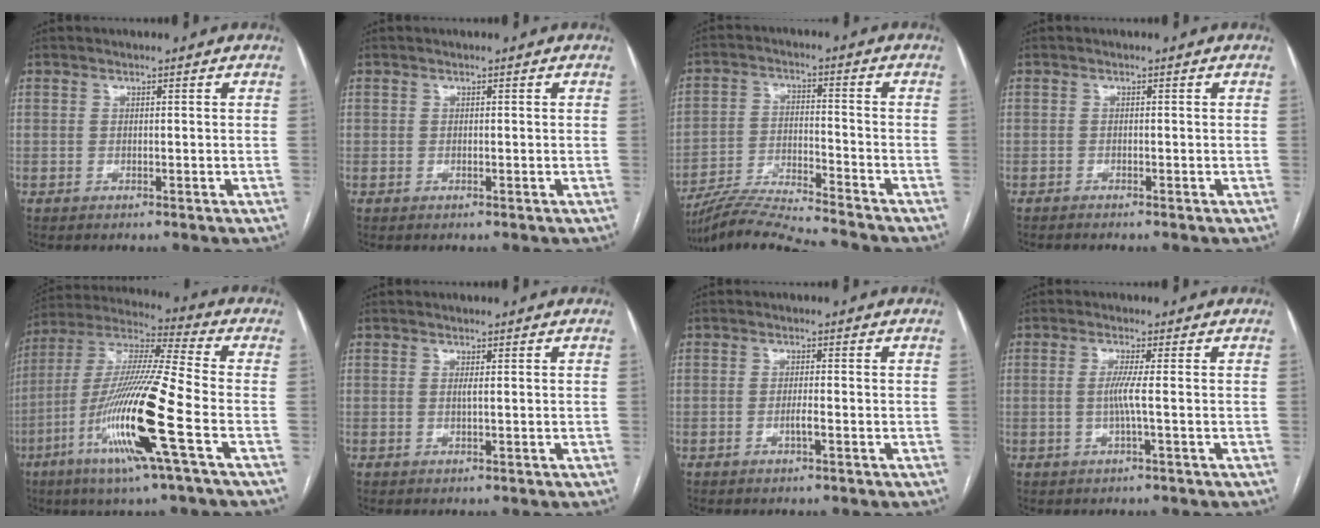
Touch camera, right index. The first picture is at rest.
{"total": 0.0}
{"total": 13.8, "force": [-13.2, -0.3, 4.3], "torque": [-0.079, 0.000, -0.229]}
{"total": 1.8, "force": [-1.6, 0.5, 0.6], "torque": [-0.011, -0.003, -0.021]}
{"total": 19.3, "force": [-6.9, -0.2, 18.0], "torque": [-0.377, -0.024, -0.138]}
{"total": 0.5, "force": [0.1, 0.0, 0.5], "torque": [-0.012, -0.002, 0.001]}
{"total": 1.5, "force": [-0.8, 0.1, 1.3], "torque": [-0.026, 0.001, -0.014]}
{"total": 2.8, "force": [-0.4, -0.5, 2.7], "torque": [-0.057, -0.002, -0.008]}